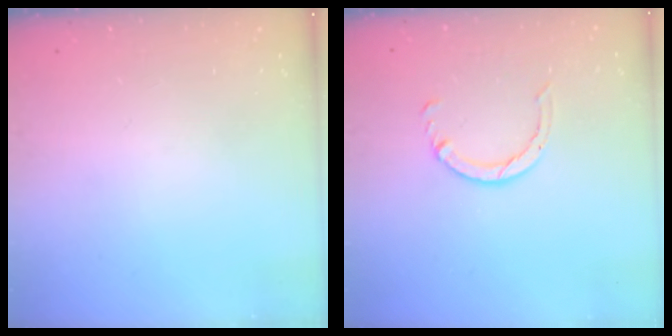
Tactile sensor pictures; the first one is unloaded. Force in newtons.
{"total": 4.7, "press": 4.7, "slide": 0.4}